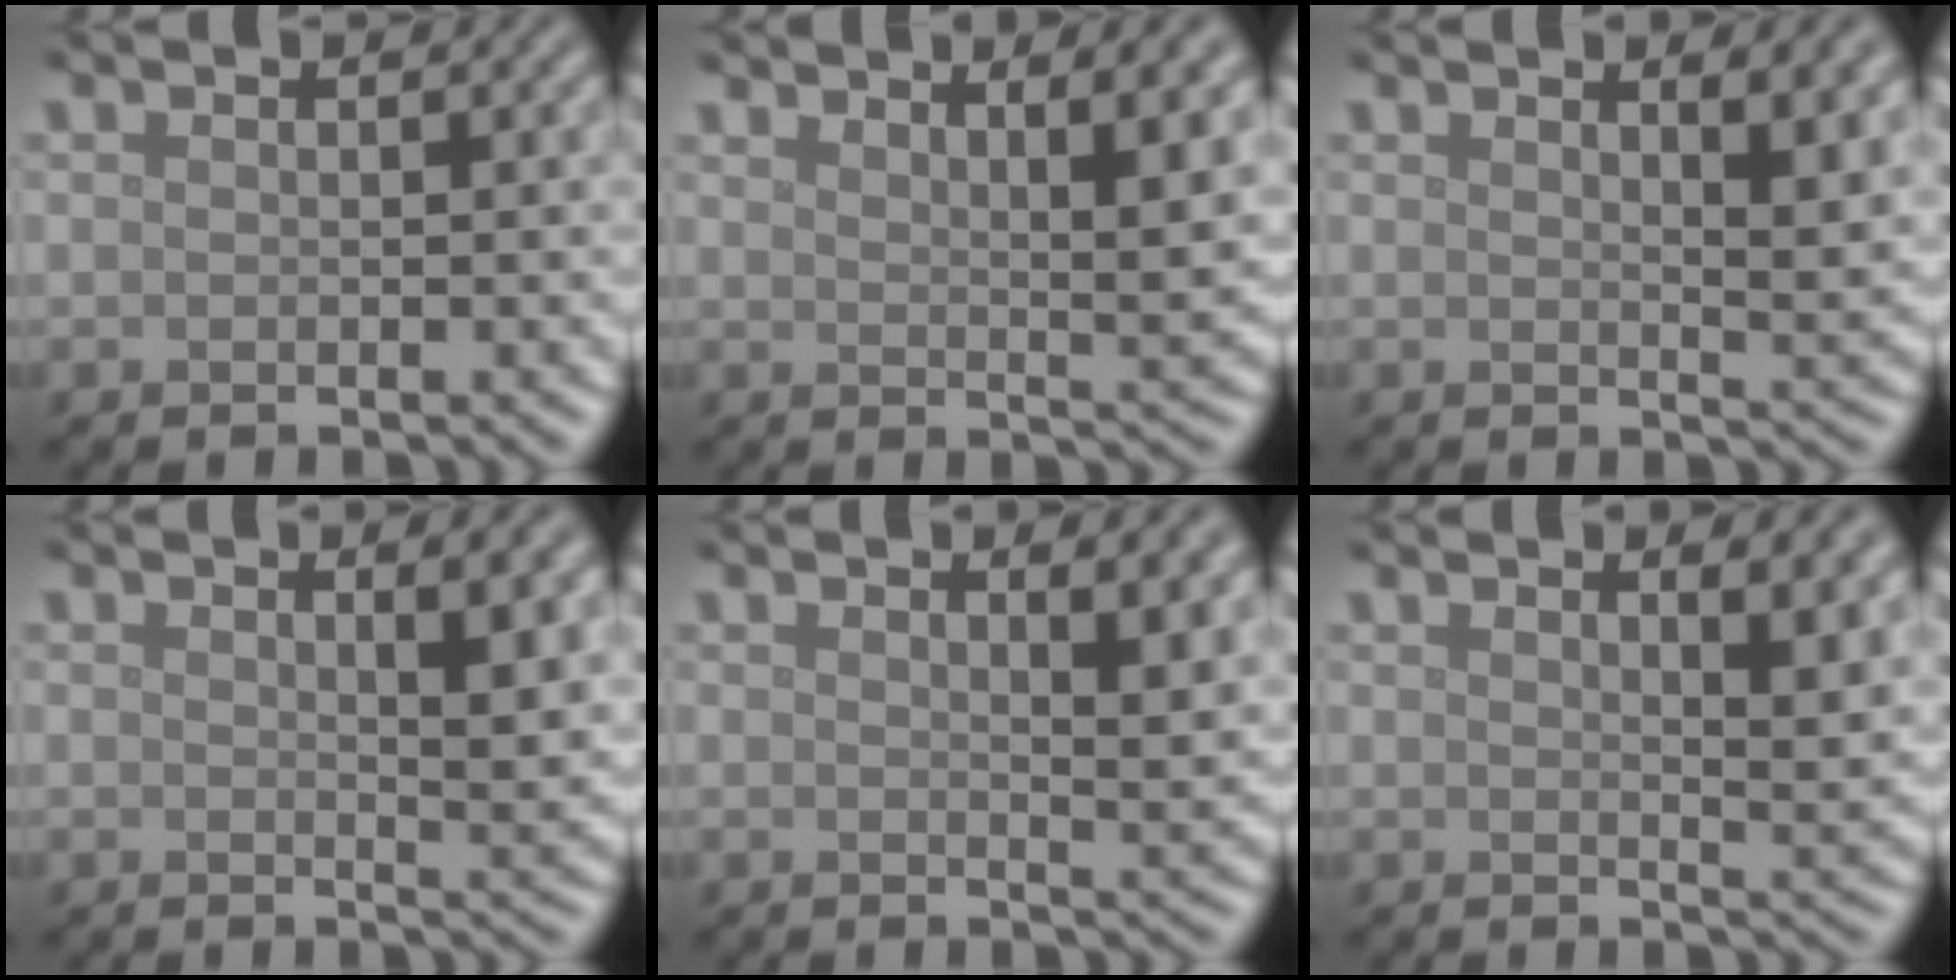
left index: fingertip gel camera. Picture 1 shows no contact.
{"total": 5.7, "force": [3.7, 1.5, 4.0], "torque": [-0.040, 0.004, 0.059]}
{"total": 4.9, "force": [2.5, 1.6, 3.9], "torque": [-0.034, 0.002, 0.034]}
{"total": 4.0, "force": [1.6, 1.1, 3.6], "torque": [-0.040, -0.004, 0.025]}
{"total": 4.4, "force": [2.2, 1.4, 3.6], "torque": [-0.035, 0.000, 0.031]}
{"total": 5.6, "force": [2.9, 1.9, 4.3], "torque": [-0.034, 0.009, 0.038]}